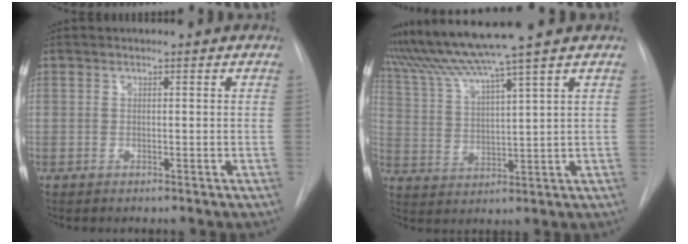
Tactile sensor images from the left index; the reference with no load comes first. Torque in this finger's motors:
{"motor_torque": [0.53, -0.51, 0.96, 0.21]}